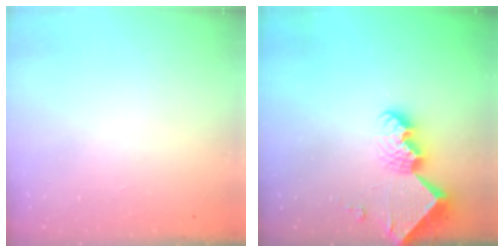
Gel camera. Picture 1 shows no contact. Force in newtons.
{"total": 12.1, "press": 12.0, "slide": 1.3}